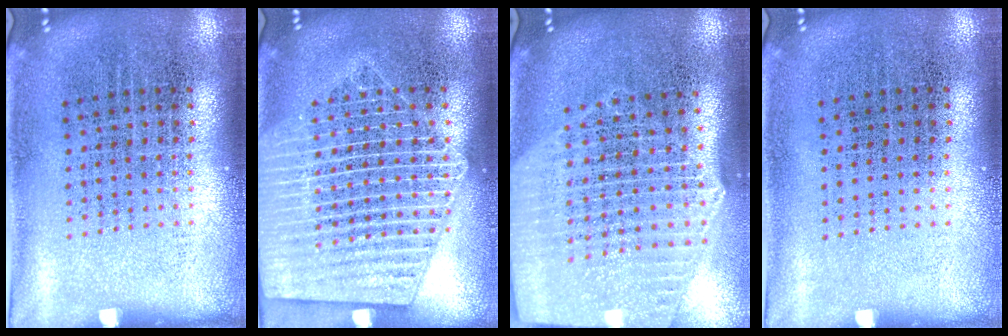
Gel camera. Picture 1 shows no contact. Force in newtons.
{"total": 3.8, "press": 3.8, "slide": 0.4}
{"total": 2.8, "press": 2.3, "slide": 1.5}
{"total": 0.0}